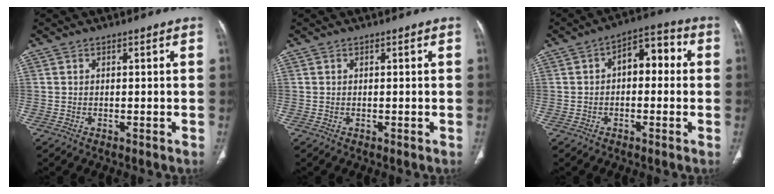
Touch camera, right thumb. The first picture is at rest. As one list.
[{"total": 0.0}, {"total": 7.6, "force": [0.4, 4.6, 6.0], "torque": [-0.053, 0.028, -0.007]}]